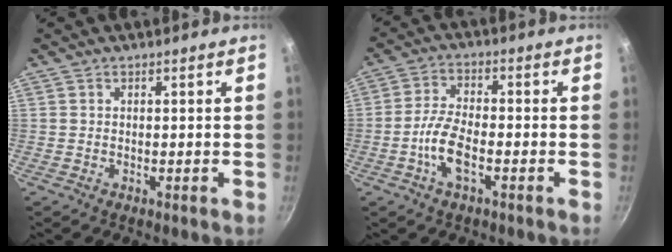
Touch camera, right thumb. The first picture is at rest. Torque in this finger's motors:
{"motor_torque": [-0.08, 0.34, 0.68, -0.33, 0.05]}